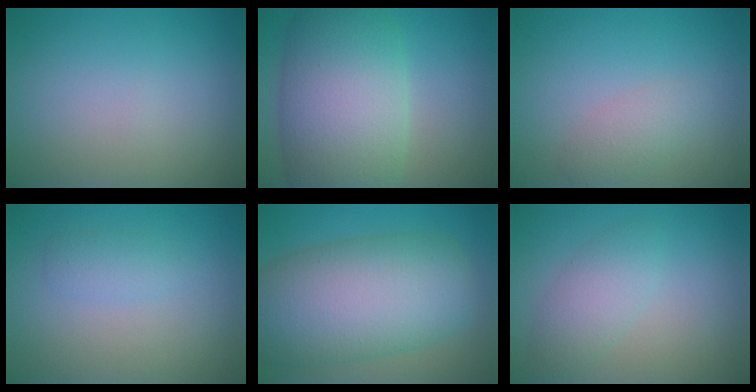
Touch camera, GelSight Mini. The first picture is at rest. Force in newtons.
{"total": 11.5, "press": 11.5, "slide": 0.5}
{"total": 1.8, "press": 1.8, "slide": 0.2}
{"total": 1.5, "press": 1.4, "slide": 0.1}
{"total": 11.3, "press": 11.3, "slide": 0.3}
{"total": 2.7, "press": 2.7, "slide": 0.0}